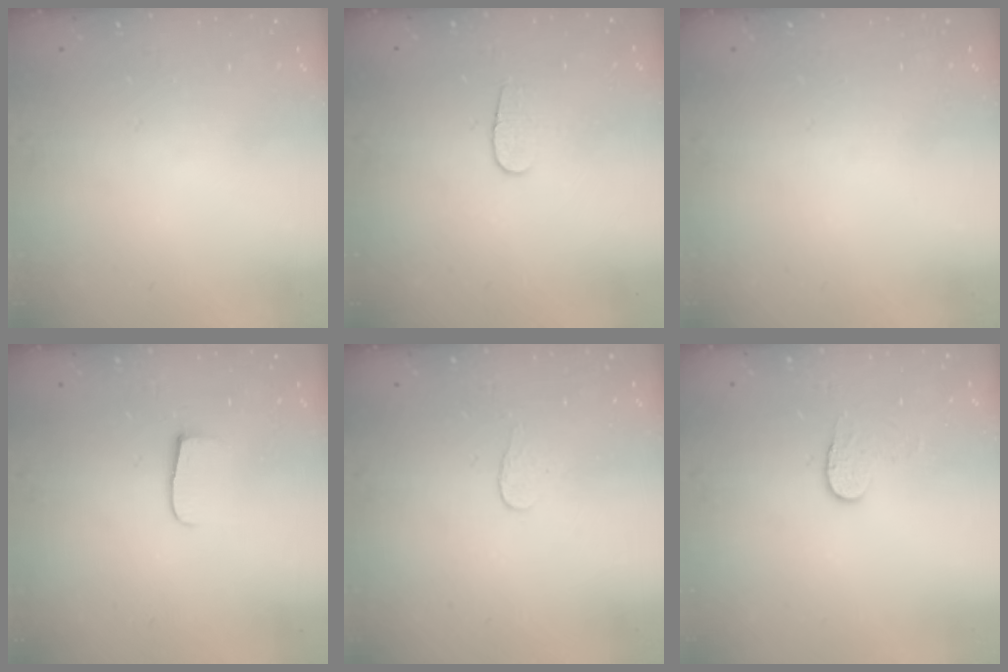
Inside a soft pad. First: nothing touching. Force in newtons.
{"total": 5.1, "press": 5.1, "slide": 0.5}
{"total": 0.0}
{"total": 5.2, "press": 5.2, "slide": 0.7}
{"total": 2.7, "press": 2.7, "slide": 0.3}
{"total": 4.5, "press": 4.5, "slide": 0.5}